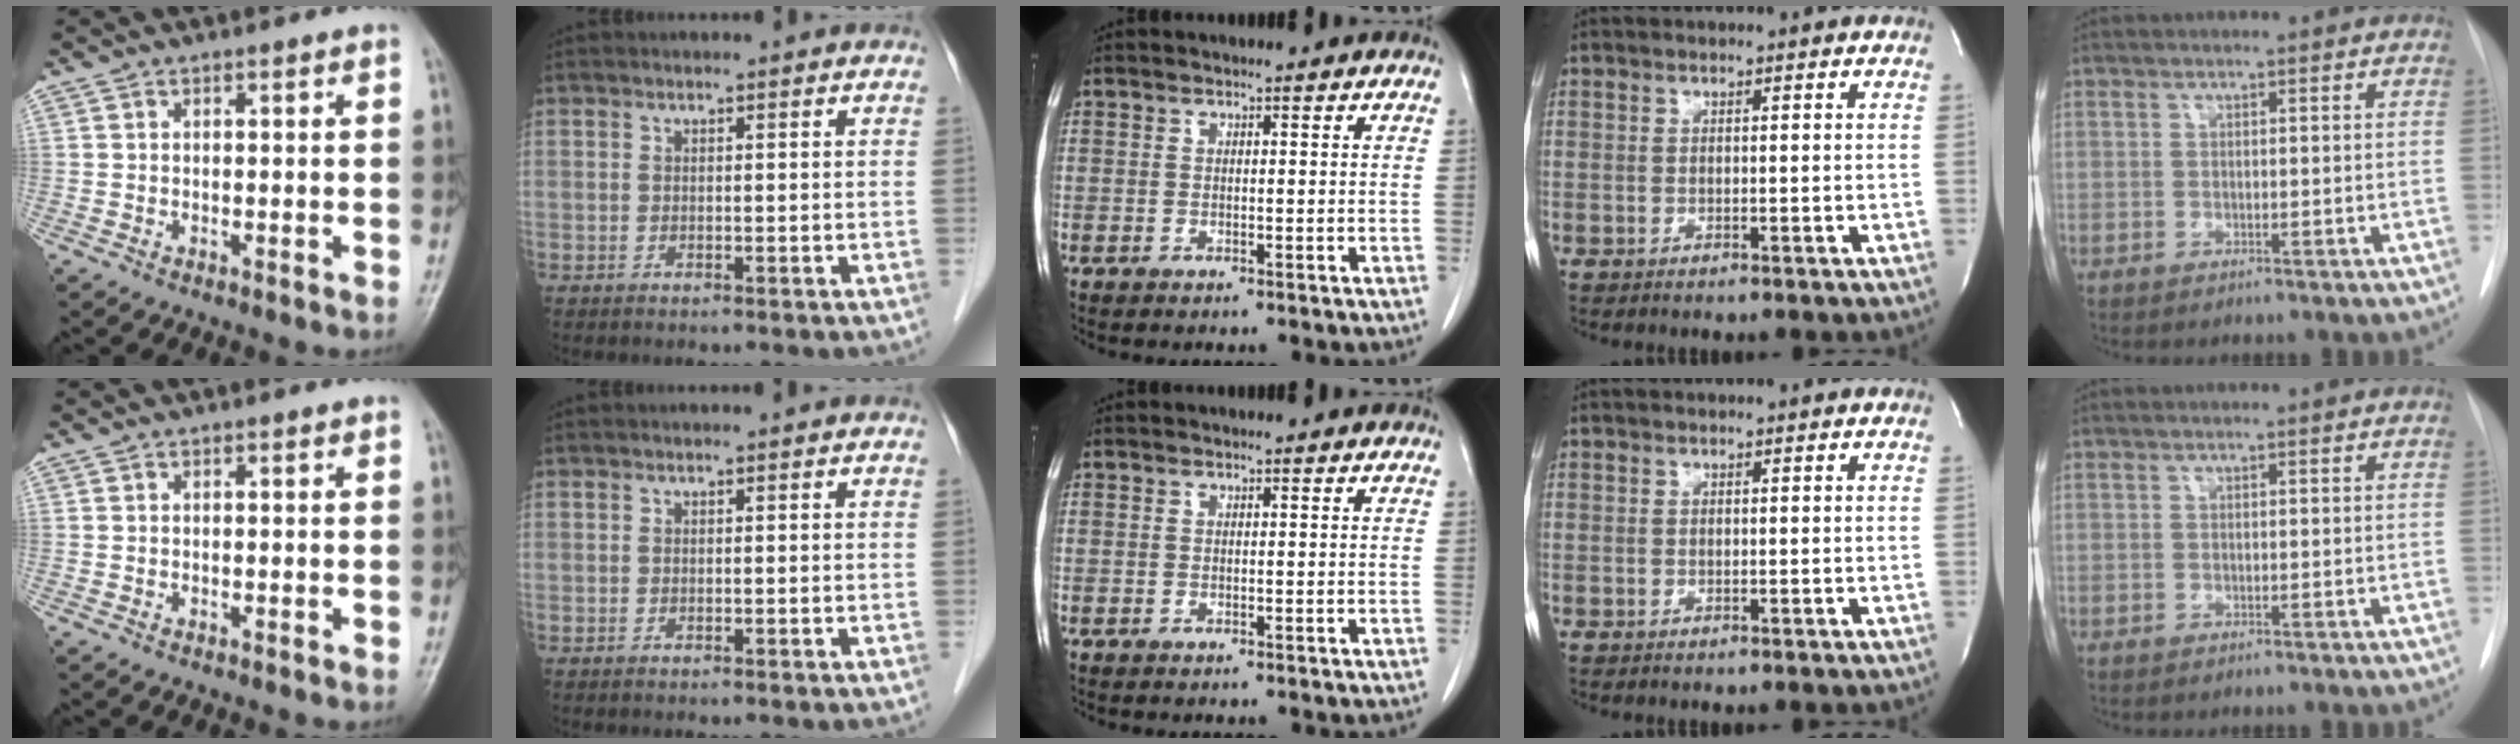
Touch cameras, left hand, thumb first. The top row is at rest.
{}